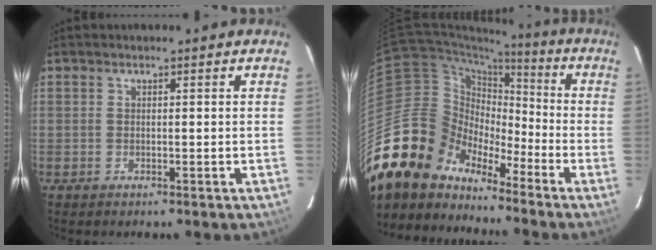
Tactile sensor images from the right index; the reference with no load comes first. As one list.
[{"total": 16.9, "force": [-13.5, 9.5, 3.9], "torque": [-0.087, 0.033, -0.251]}]